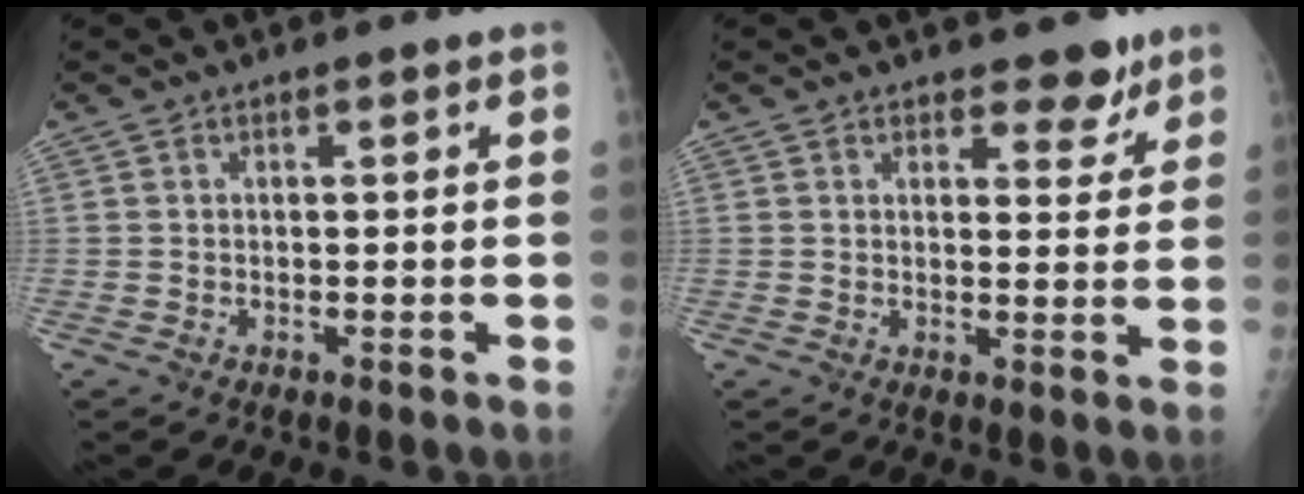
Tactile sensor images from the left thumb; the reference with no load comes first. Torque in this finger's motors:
{"motor_torque": [0.45, 0.57, -0.35, -0.31, 0.04]}